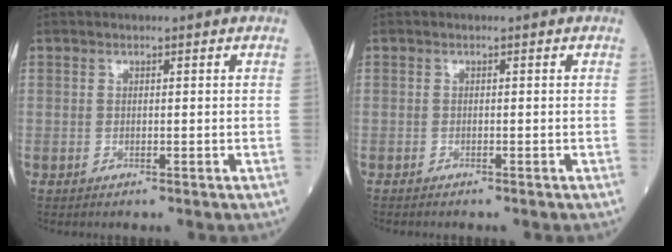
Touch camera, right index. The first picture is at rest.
{"total": 1.0, "force": [-0.9, 0.1, 0.4], "torque": [-0.009, -0.003, -0.012]}